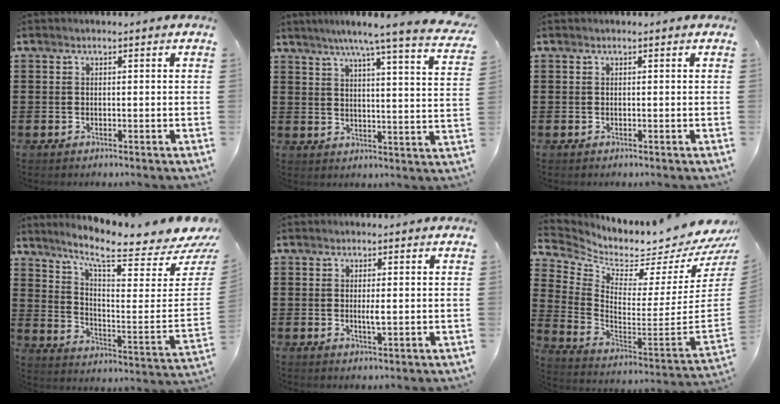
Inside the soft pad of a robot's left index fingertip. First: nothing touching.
{"total": 6.8, "force": [5.6, -1.2, 3.6], "torque": [-0.083, -0.040, 0.088]}
{"total": 0.0}
{"total": 9.0, "force": [7.8, 0.4, 4.4], "torque": [-0.108, -0.071, 0.128]}
{"total": 2.0, "force": [0.1, 0.2, 1.9], "torque": [-0.038, -0.005, 0.001]}
{"total": 1.9, "force": [1.3, 0.6, 1.2], "torque": [-0.035, -0.056, 0.006]}